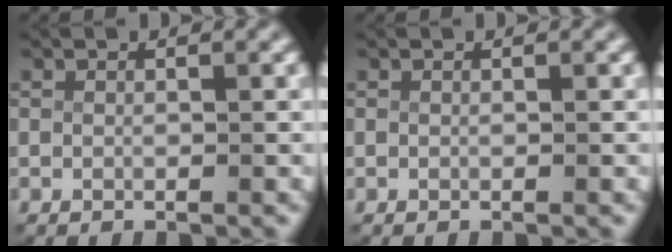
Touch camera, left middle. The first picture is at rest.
{"total": 0.0}